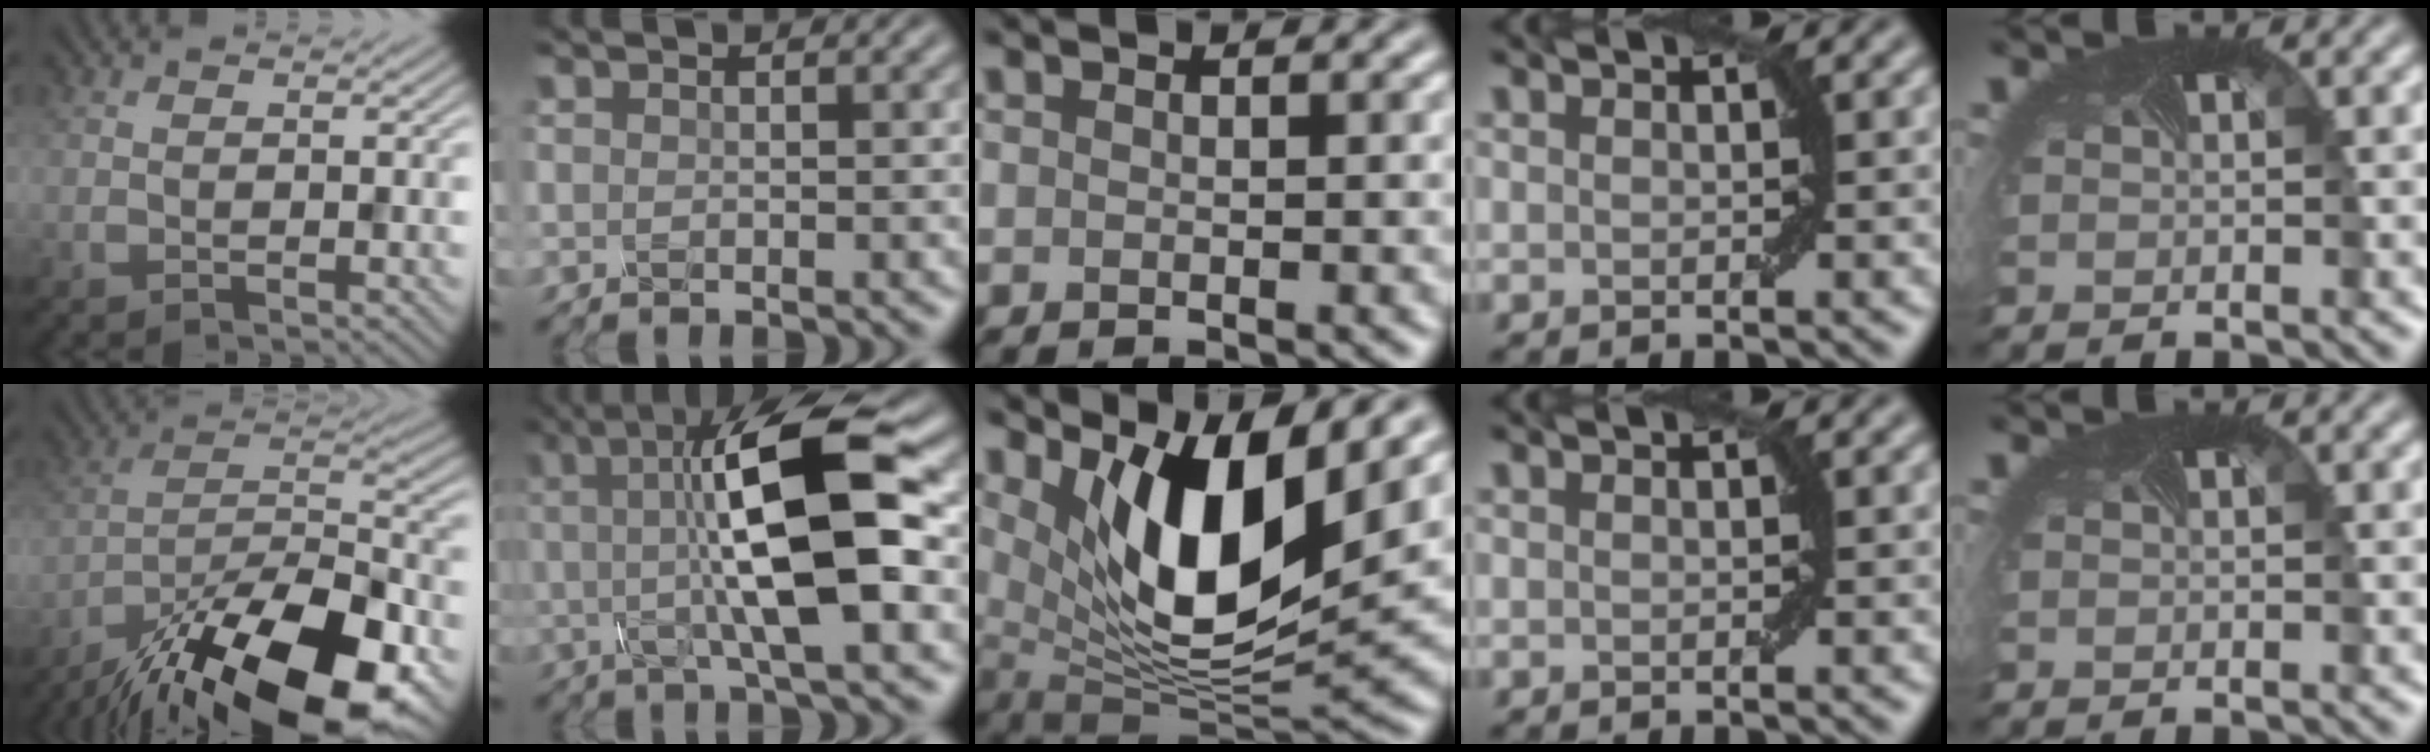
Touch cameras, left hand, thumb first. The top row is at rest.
{"thumb": {"total": 19.8, "force": [-13.9, 6.3, 12.7], "torque": [-0.203, -0.032, -0.232]}, "index": {"total": 11.3, "force": [1.2, 2.7, 10.9], "torque": [-0.170, 0.008, 0.019]}, "middle": {"total": 10.9, "force": [4.3, 3.8, 9.4], "torque": [-0.155, -0.022, 0.086]}}